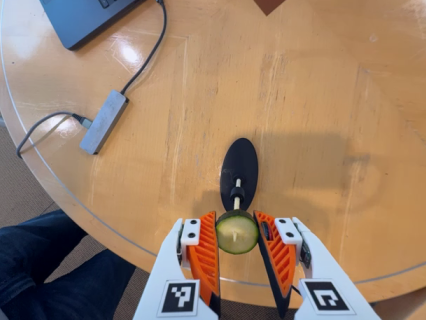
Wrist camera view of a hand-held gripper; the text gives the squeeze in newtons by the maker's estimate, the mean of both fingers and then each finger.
{"total": 7.7, "left": 7.3, "right": 8.1}